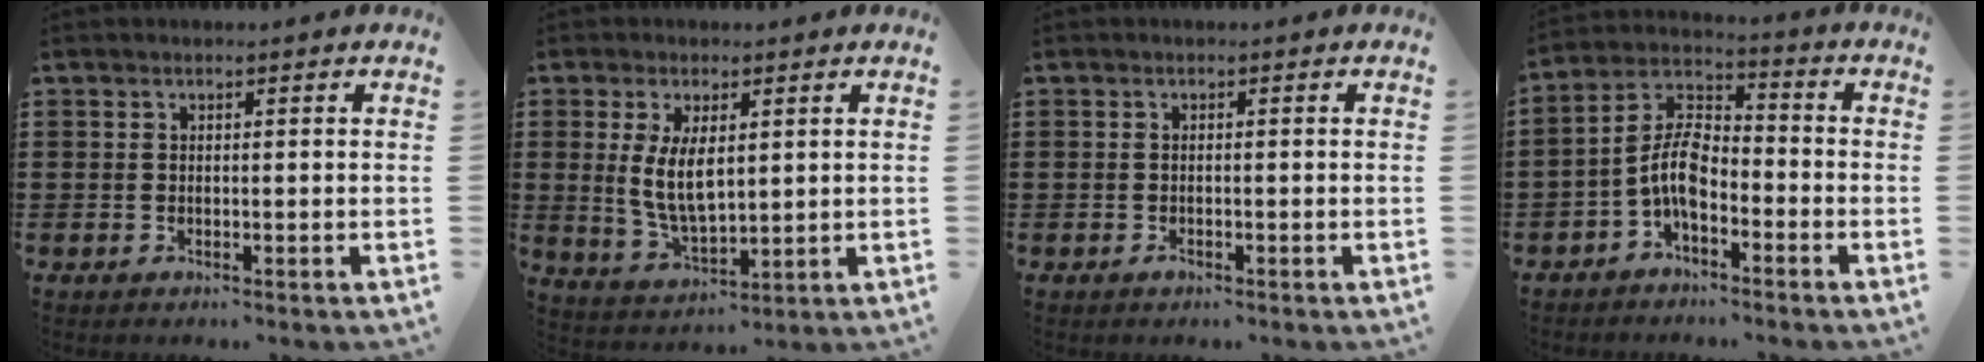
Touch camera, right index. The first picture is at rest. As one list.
[{"total": 7.0, "force": [1.0, 3.3, 6.0], "torque": [-0.118, 0.001, 0.017]}, {"total": 0.8, "force": [-0.4, 0.4, 0.5], "torque": [-0.012, -0.003, -0.006]}, {"total": 7.5, "force": [-2.8, 3.8, 5.9], "torque": [-0.147, -0.001, -0.062]}]